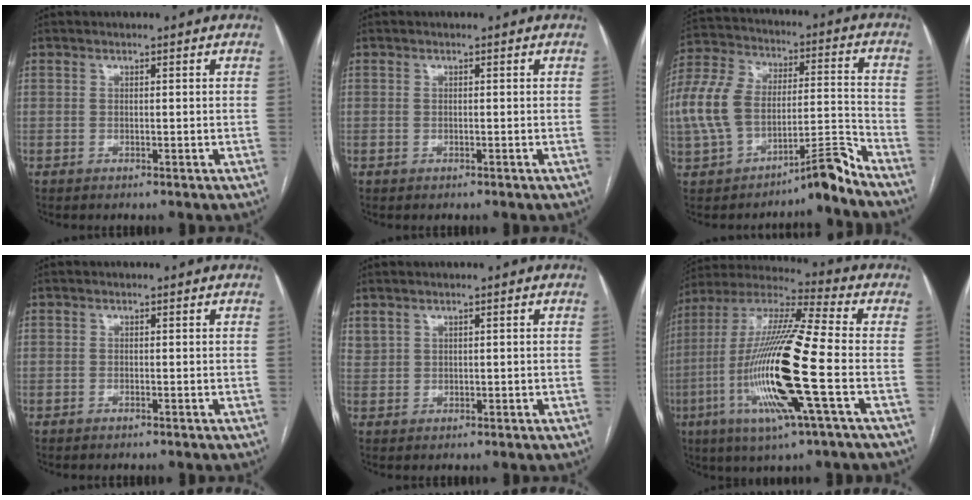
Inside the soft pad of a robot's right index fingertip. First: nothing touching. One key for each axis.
{"total": 0.0}
{"total": 11.3, "fx": -6.0, "fy": 4.2, "fz": 8.6, "tx": -0.174, "ty": 0.071, "tz": -0.103}
{"total": 0.0}
{"total": 1.6, "fx": 1.2, "fy": 0.9, "fz": 0.5, "tx": -0.013, "ty": 0.010, "tz": 0.033}
{"total": 20.2, "fx": -5.1, "fy": 0.6, "fz": 19.5, "tx": -0.407, "ty": -0.016, "tz": -0.104}